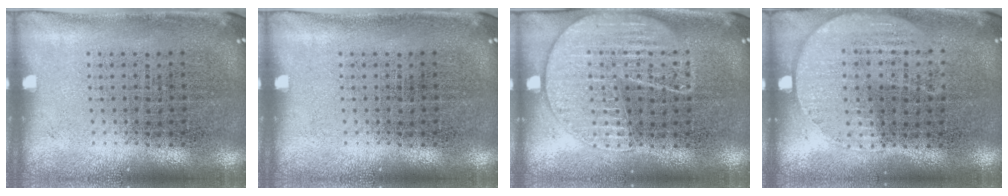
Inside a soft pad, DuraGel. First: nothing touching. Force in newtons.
{"total": 0.0}
{"total": 1.5, "press": 1.5, "slide": 0.1}
{"total": 0.7, "press": 0.4, "slide": 0.5}